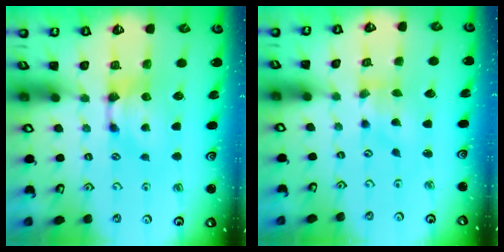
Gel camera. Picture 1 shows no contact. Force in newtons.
{"total": 1.6, "press": 1.0, "slide": 1.3}